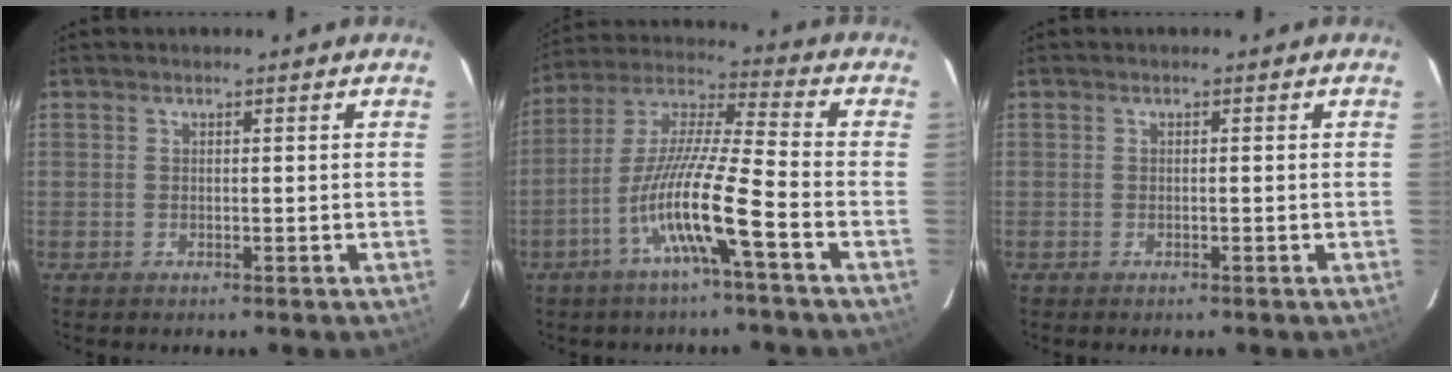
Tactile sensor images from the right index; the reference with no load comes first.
{"total": 13.9, "force": [-5.9, 0.1, 12.6], "torque": [-0.255, 0.003, -0.116]}
{"total": 0.9, "force": [-0.5, 0.4, 0.7], "torque": [-0.018, -0.001, -0.005]}